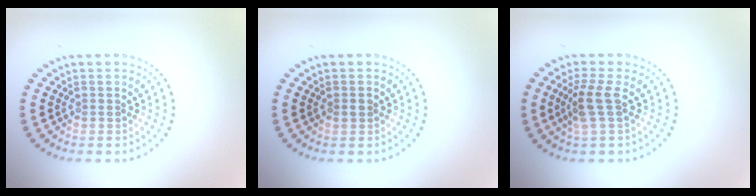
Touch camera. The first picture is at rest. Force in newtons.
{"total": 0.9, "press": 0.9, "slide": 0.0}
{"total": 2.6, "press": 2.1, "slide": 1.5}